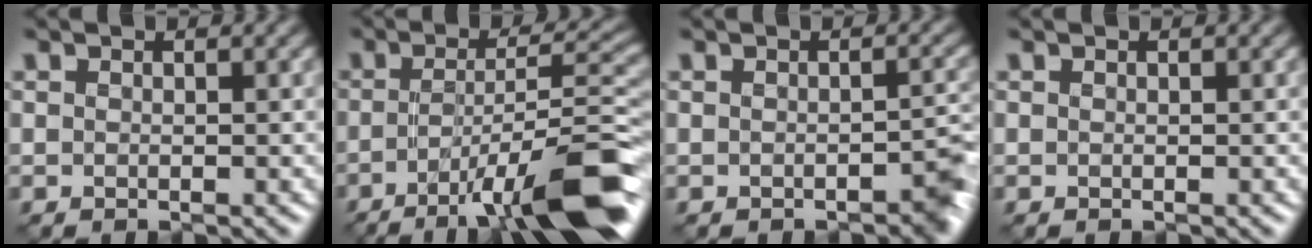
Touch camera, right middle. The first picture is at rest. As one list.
[{"total": 10.4, "force": [-5.7, 0.7, 8.6], "torque": [-0.123, 0.008, -0.103]}, {"total": 3.7, "force": [-1.6, 2.0, 2.6], "torque": [-0.025, -0.001, -0.030]}, {"total": 0.0}]